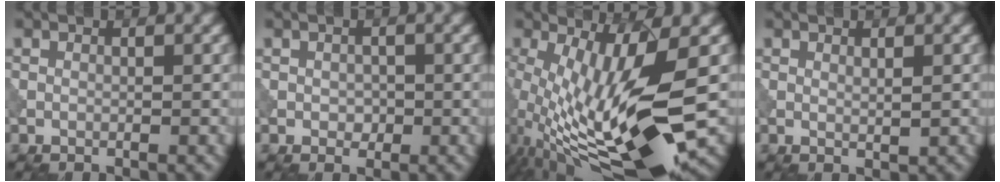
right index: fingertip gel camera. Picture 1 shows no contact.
{"total": 1.1, "force": [-0.1, 0.9, 0.7], "torque": [-0.012, -0.003, -0.004]}
{"total": 13.2, "force": [-3.2, 3.3, 12.4], "torque": [-0.237, -0.020, -0.049]}
{"total": 0.7, "force": [0.4, 0.1, 0.6], "torque": [-0.009, -0.003, 0.008]}